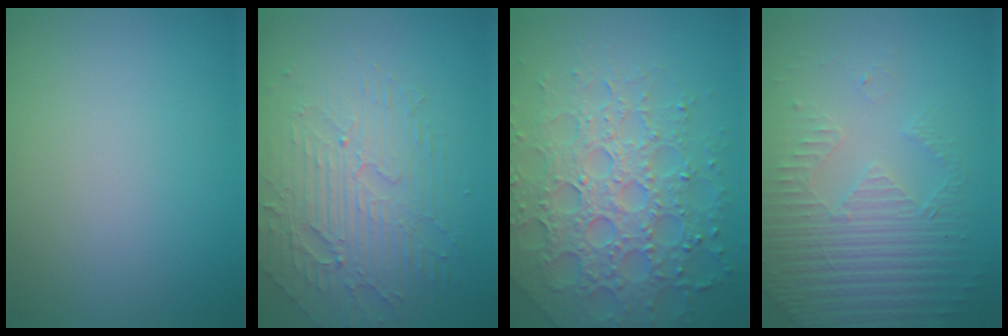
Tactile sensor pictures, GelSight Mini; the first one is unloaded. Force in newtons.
{"total": 4.5, "press": 3.9, "slide": 2.3}
{"total": 7.3, "press": 7.1, "slide": 1.7}
{"total": 5.1, "press": 3.5, "slide": 3.8}